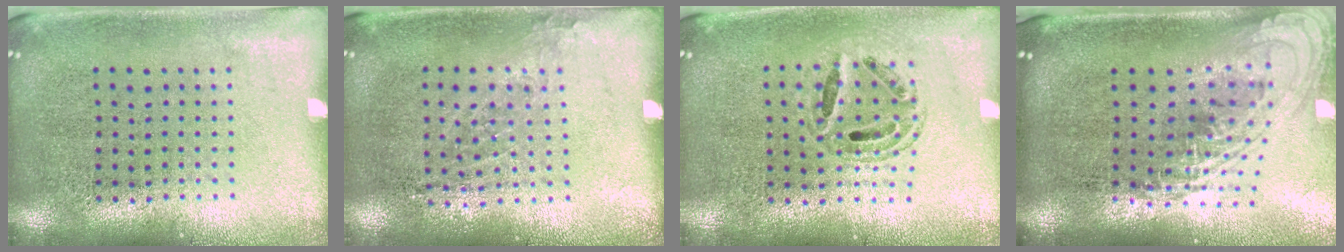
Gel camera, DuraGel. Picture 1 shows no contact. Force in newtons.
{"total": 1.0, "press": 0.8, "slide": 0.6}
{"total": 0.7, "press": 0.6, "slide": 0.2}
{"total": 2.3, "press": 1.7, "slide": 1.5}